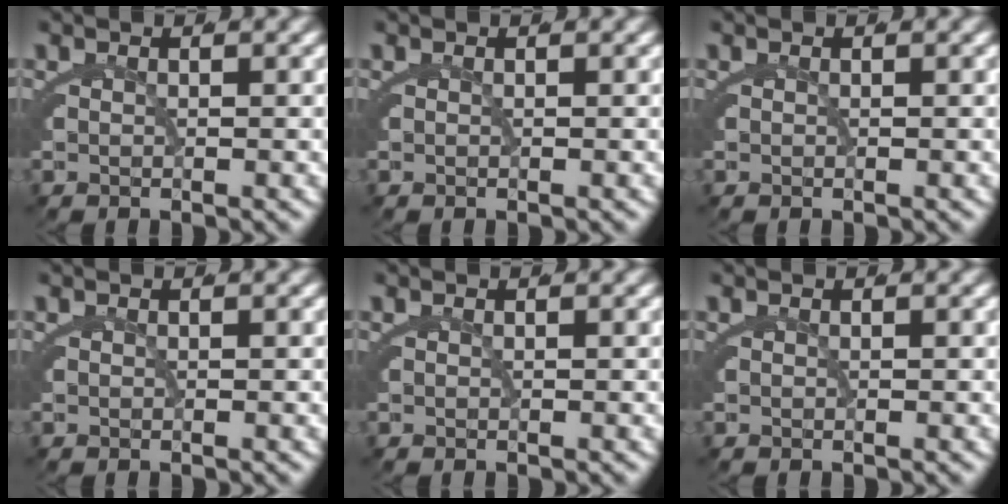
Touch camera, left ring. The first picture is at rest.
{"total": 0.0}
{"total": 0.0}
{"total": 0.0}
{"total": 0.0}
{"total": 0.0}